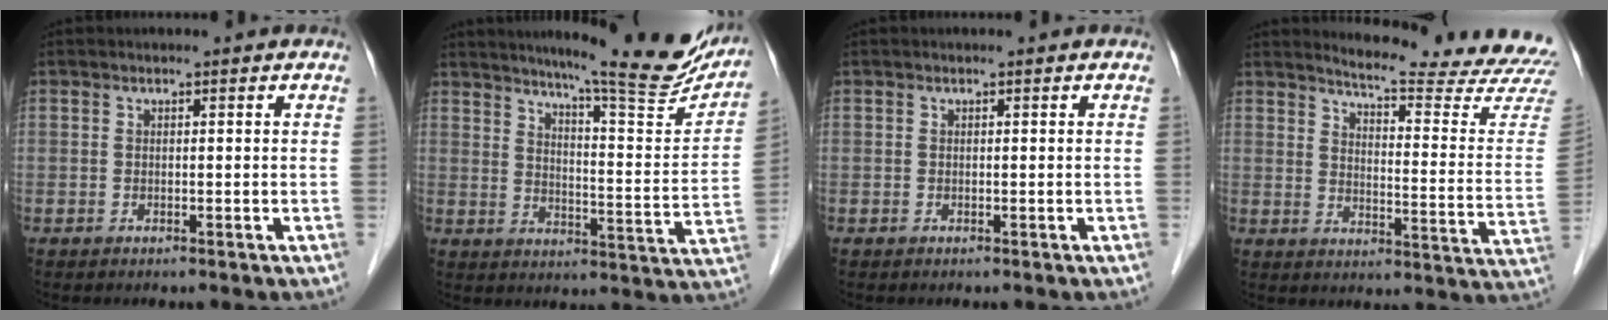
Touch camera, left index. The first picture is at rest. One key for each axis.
{"total": 21.0, "fx": 18.4, "fy": 1.4, "fz": 10.0, "tx": -0.135, "ty": -0.055, "tz": 0.230}
{"total": 0.0}
{"total": 19.9, "fx": 19.2, "fy": -0.9, "fz": 5.2, "tx": -0.080, "ty": -0.138, "tz": 0.221}